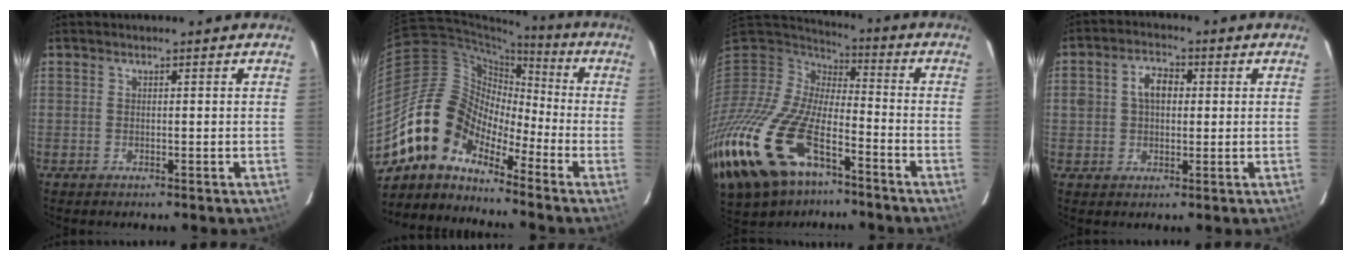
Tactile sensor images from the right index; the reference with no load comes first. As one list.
[{"total": 12.5, "force": [-9.6, 6.5, 4.6], "torque": [-0.082, 0.028, -0.201]}, {"total": 30.0, "force": [-17.5, 14.4, 19.5], "torque": [-0.438, -0.055, -0.310]}, {"total": 5.6, "force": [0.8, 4.1, 3.7], "torque": [-0.067, 0.019, 0.016]}]